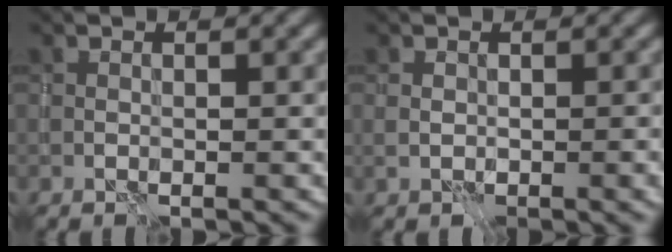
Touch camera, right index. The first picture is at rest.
{"total": 2.5, "force": [-0.4, 1.4, 2.0], "torque": [-0.031, -0.007, 0.001]}